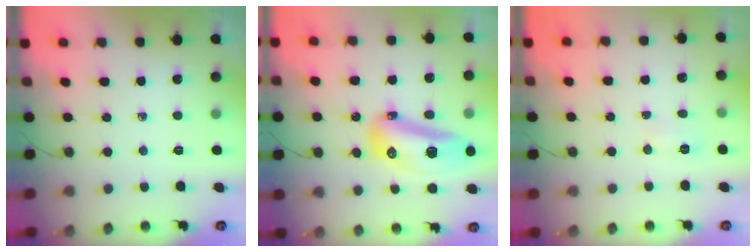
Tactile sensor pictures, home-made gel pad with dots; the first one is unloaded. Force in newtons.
{"total": 15.6, "press": 15.4, "slide": 2.1}
{"total": 4.3, "press": 4.3, "slide": 0.6}